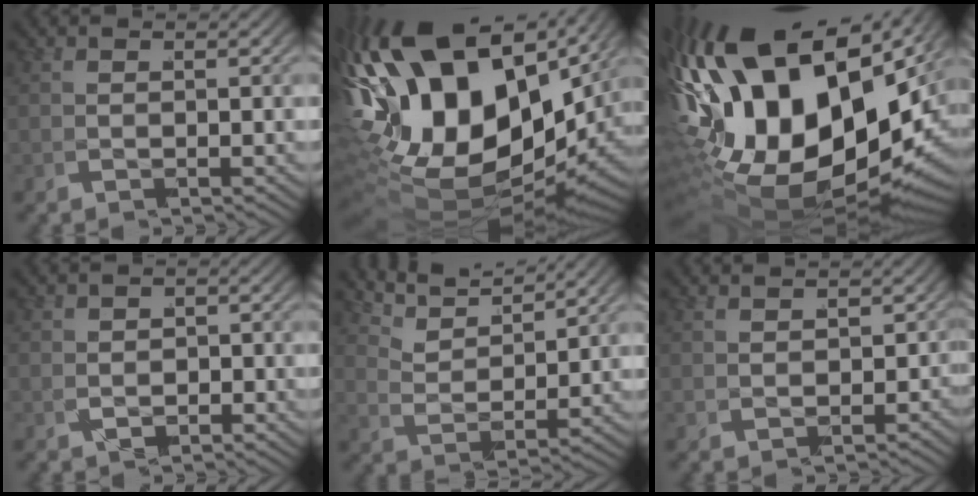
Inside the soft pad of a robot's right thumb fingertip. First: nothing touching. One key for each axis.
{"total": 27.2, "fx": -0.5, "fy": 18.4, "fz": 20.1, "tx": -0.414, "ty": -0.034, "tz": 0.005}
{"total": 31.4, "fx": -3.0, "fy": 20.6, "fz": 23.5, "tx": -0.467, "ty": -0.056, "tz": -0.020}
{"total": 1.5, "fx": -1.0, "fy": 1.0, "fz": -0.3, "tx": -0.014, "ty": -0.005, "tz": -0.014}
{"total": 3.9, "fx": 3.5, "fy": 1.0, "fz": 1.3, "tx": -0.035, "ty": 0.012, "tz": 0.057}
{"total": 1.0, "fx": -0.5, "fy": 0.2, "fz": -0.8, "tx": 0.025, "ty": 0.005, "tz": -0.004}